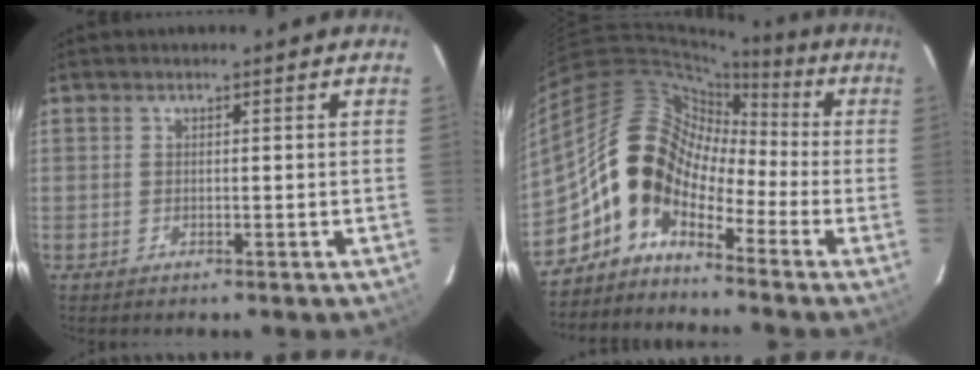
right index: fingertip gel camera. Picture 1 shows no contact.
{"total": 10.2, "force": [-4.7, 7.1, 5.6], "torque": [-0.084, 0.032, -0.115]}